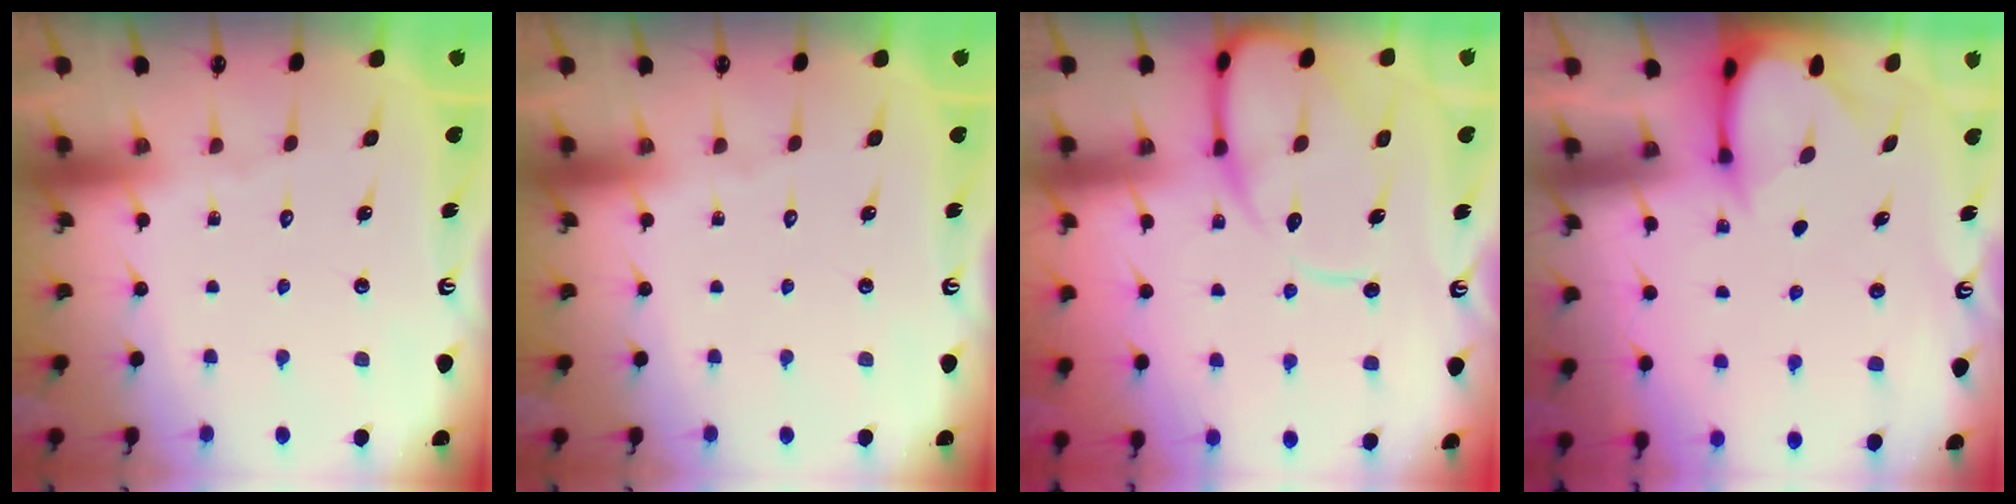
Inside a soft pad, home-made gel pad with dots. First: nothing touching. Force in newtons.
{"total": 0.0}
{"total": 10.5, "press": 10.5, "slide": 1.1}
{"total": 3.4, "press": 3.4, "slide": 0.3}